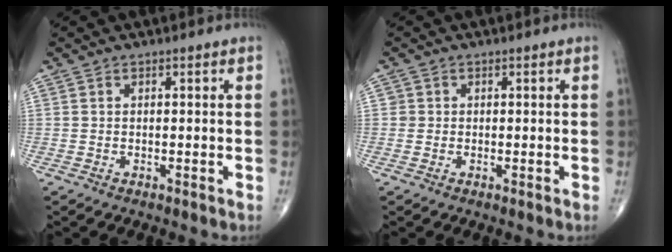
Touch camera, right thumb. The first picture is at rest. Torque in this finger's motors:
{"motor_torque": [-0.28, -0.03, -0.03, -0.10, 0.00]}